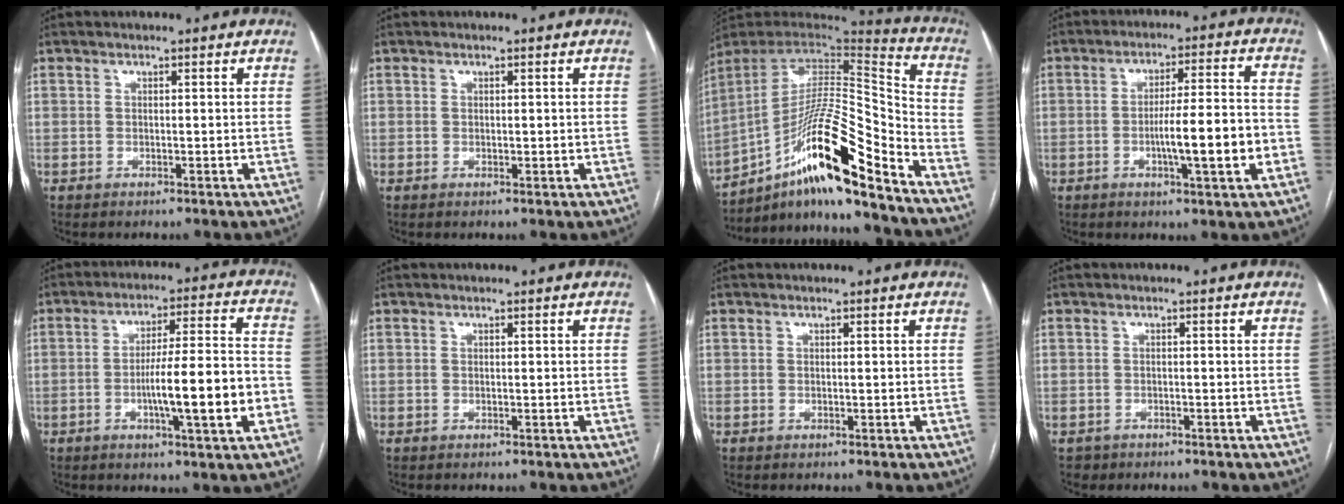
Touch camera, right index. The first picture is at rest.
{"total": 0.8, "force": [0.1, 0.6, 0.6], "torque": [-0.008, 0.000, 0.004]}
{"total": 20.8, "force": [-13.3, 1.3, 15.9], "torque": [-0.269, 0.008, -0.231]}
{"total": 10.7, "force": [-2.8, 0.7, 10.3], "torque": [-0.164, 0.006, -0.043]}
{"total": 13.1, "force": [-3.5, 0.8, 12.6], "torque": [-0.202, 0.007, -0.053]}
{"total": 0.0}
{"total": 0.0}
{"total": 1.3, "force": [-0.9, 0.9, -0.2], "torque": [-0.006, 0.003, -0.014]}